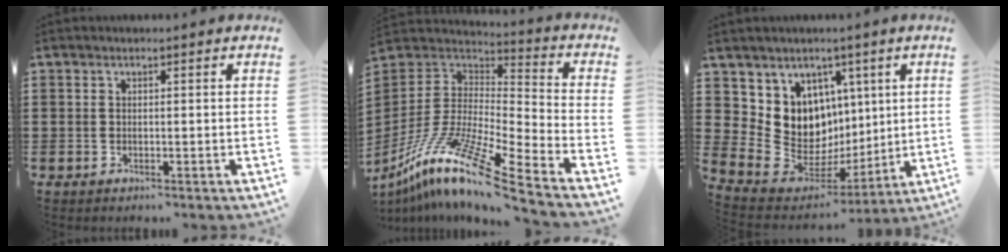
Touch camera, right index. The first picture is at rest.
{"total": 13.0, "force": [-9.0, 1.4, 9.2], "torque": [-0.190, 0.003, -0.180]}
{"total": 10.3, "force": [2.3, 9.7, 2.7], "torque": [-0.094, -0.048, 0.052]}